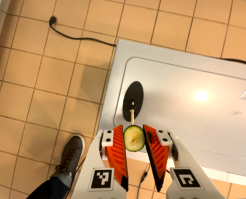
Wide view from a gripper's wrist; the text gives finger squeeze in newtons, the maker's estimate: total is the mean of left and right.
{"total": 6.3, "left": 6.3, "right": 6.4}